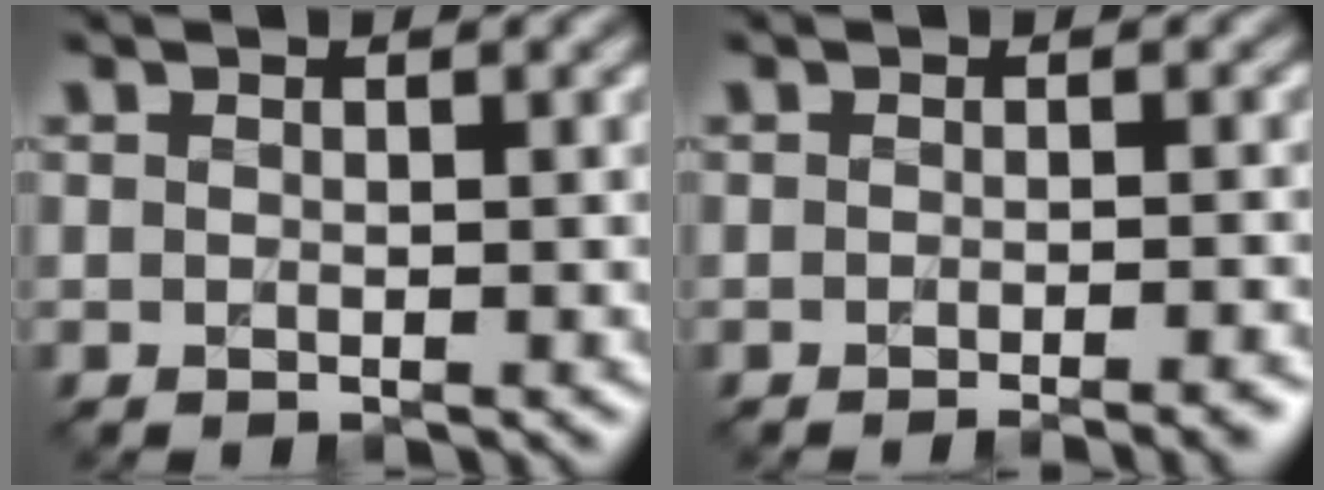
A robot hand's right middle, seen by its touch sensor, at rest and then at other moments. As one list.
[{"total": 3.0, "force": [-2.0, 0.7, 2.2], "torque": [-0.017, 0.005, -0.027]}]